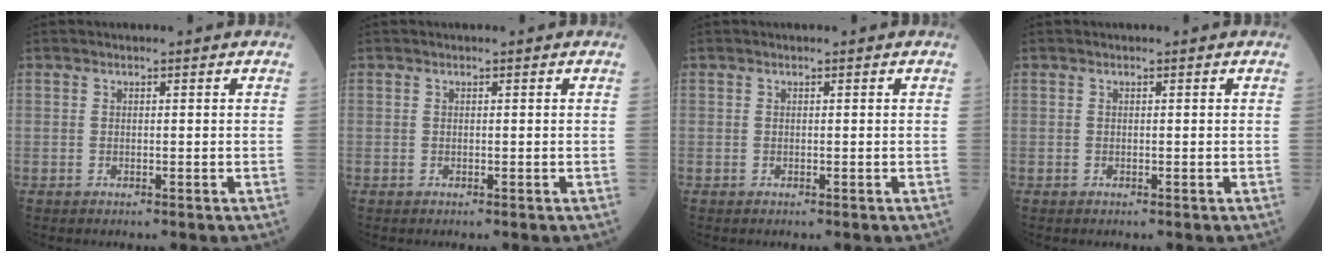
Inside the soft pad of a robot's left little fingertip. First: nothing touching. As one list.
[{"total": 0.0}, {"total": 0.0}, {"total": 0.0}]